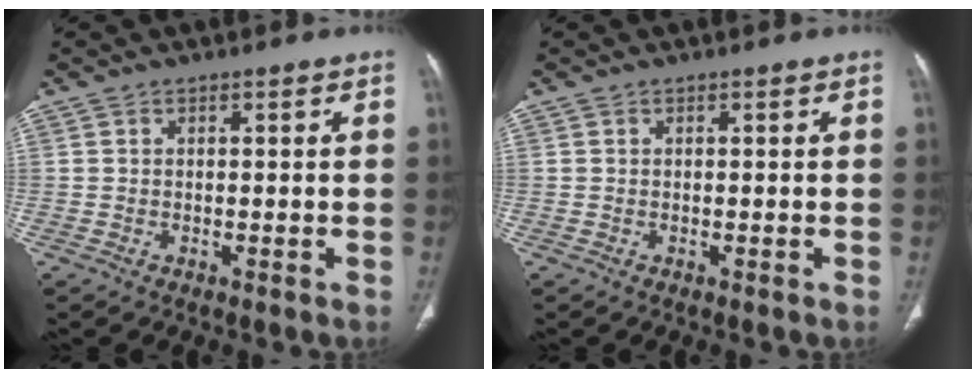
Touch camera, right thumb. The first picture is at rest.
{"total": 0.0}